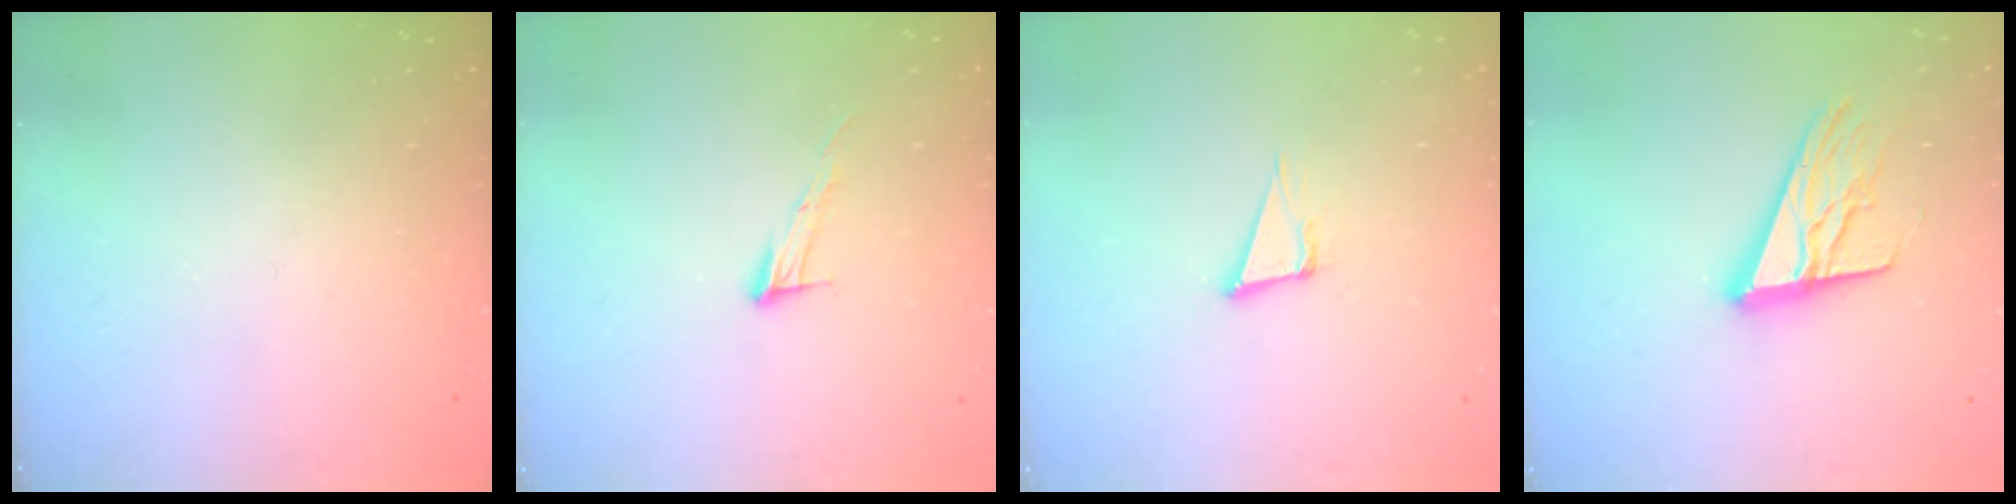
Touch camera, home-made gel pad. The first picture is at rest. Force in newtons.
{"total": 6.7, "press": 6.7, "slide": 0.4}
{"total": 5.0, "press": 4.0, "slide": 3.1}
{"total": 15.9, "press": 15.6, "slide": 2.7}